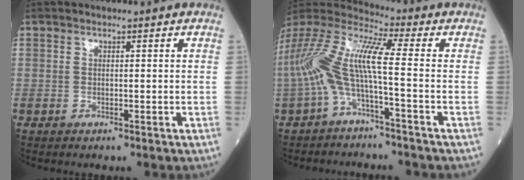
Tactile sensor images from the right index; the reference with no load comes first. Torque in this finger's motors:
{"motor_torque": [1.96, -0.18, 0.83, 0.21]}